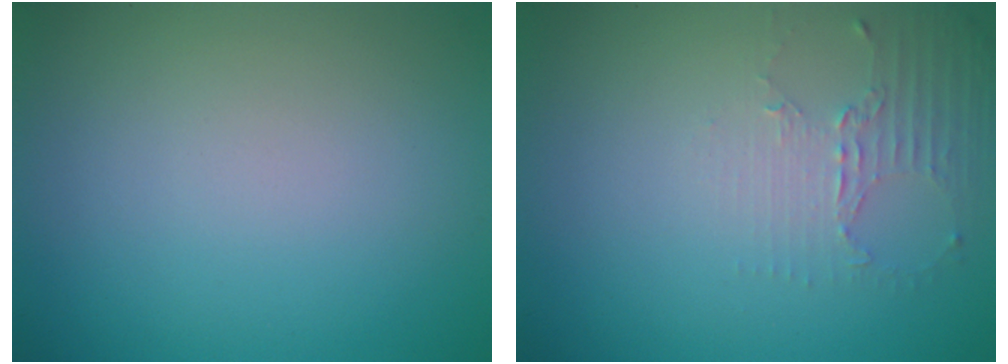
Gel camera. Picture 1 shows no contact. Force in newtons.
{"total": 2.3, "press": 1.6, "slide": 1.6}